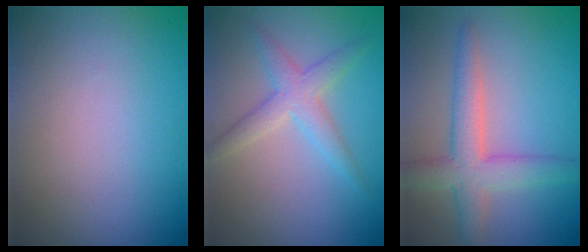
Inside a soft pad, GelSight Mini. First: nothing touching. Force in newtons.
{"total": 2.8, "press": 2.8, "slide": 0.0}
{"total": 4.5, "press": 4.5, "slide": 0.2}